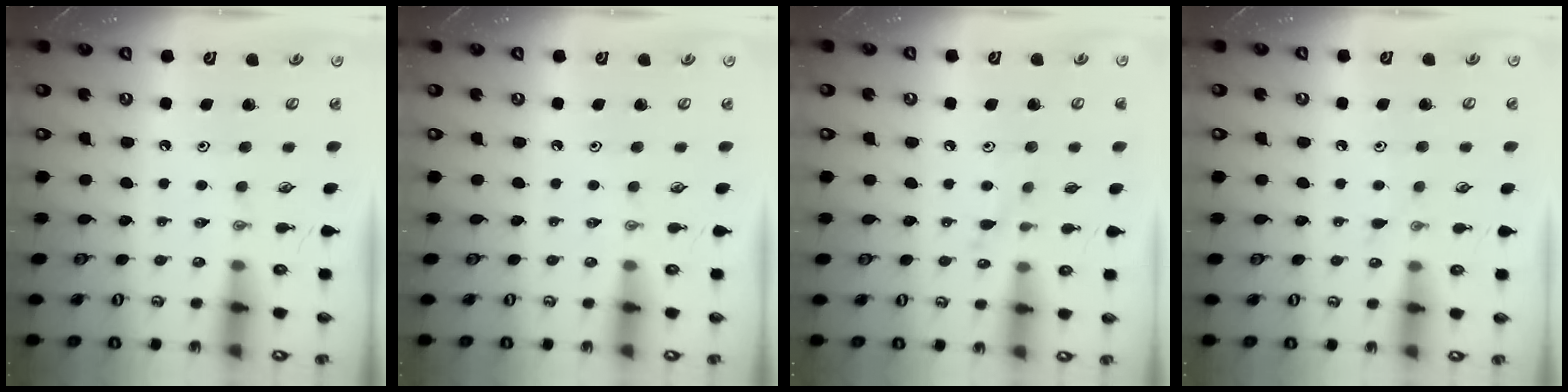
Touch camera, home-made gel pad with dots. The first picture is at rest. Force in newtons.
{"total": 0.0}
{"total": 7.0, "press": 7.0, "slide": 0.2}
{"total": 6.2, "press": 6.1, "slide": 0.6}